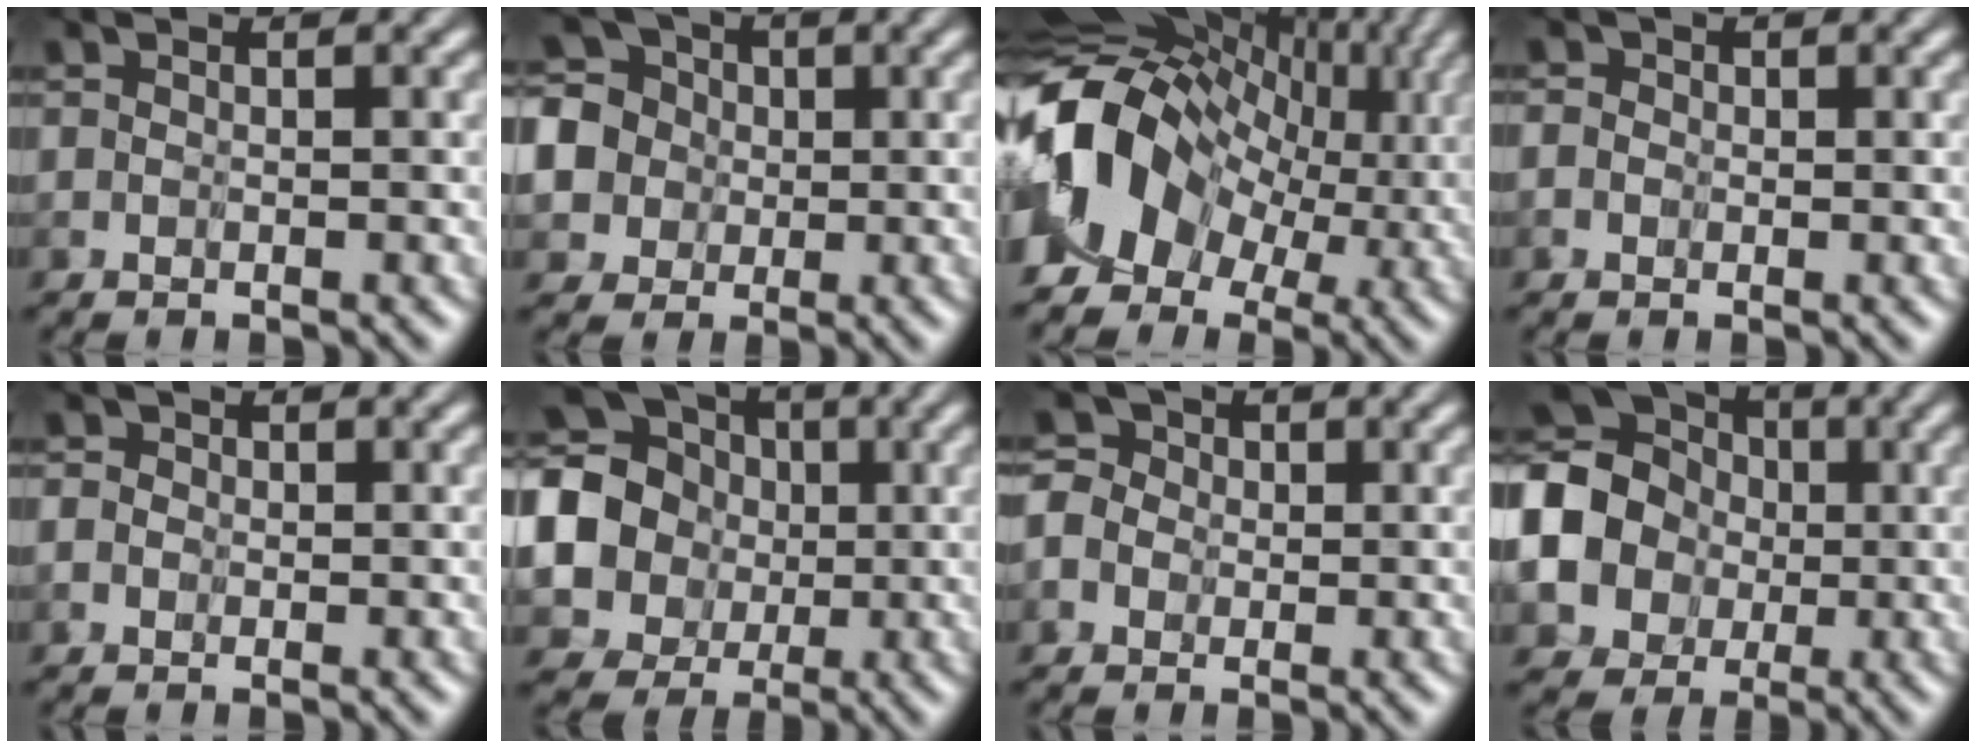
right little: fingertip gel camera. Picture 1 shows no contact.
{"total": 5.0, "force": [0.5, 4.9, 1.2], "torque": [-0.057, 0.013, -0.017]}
{"total": 11.4, "force": [-0.2, 8.8, 7.3], "torque": [-0.166, 0.006, 0.003]}
{"total": 1.2, "force": [-0.4, 1.2, 0.0], "torque": [-0.001, 0.006, -0.026]}
{"total": 1.6, "force": [-0.5, 1.5, 0.0], "torque": [-0.006, 0.011, -0.029]}
{"total": 10.4, "force": [1.7, 9.4, 4.0], "torque": [-0.138, 0.006, 0.013]}
{"total": 3.1, "force": [-1.0, 2.9, 0.4], "torque": [-0.029, 0.016, -0.044]}
{"total": 11.1, "force": [0.3, 9.7, 5.5], "torque": [-0.151, -0.005, -0.027]}